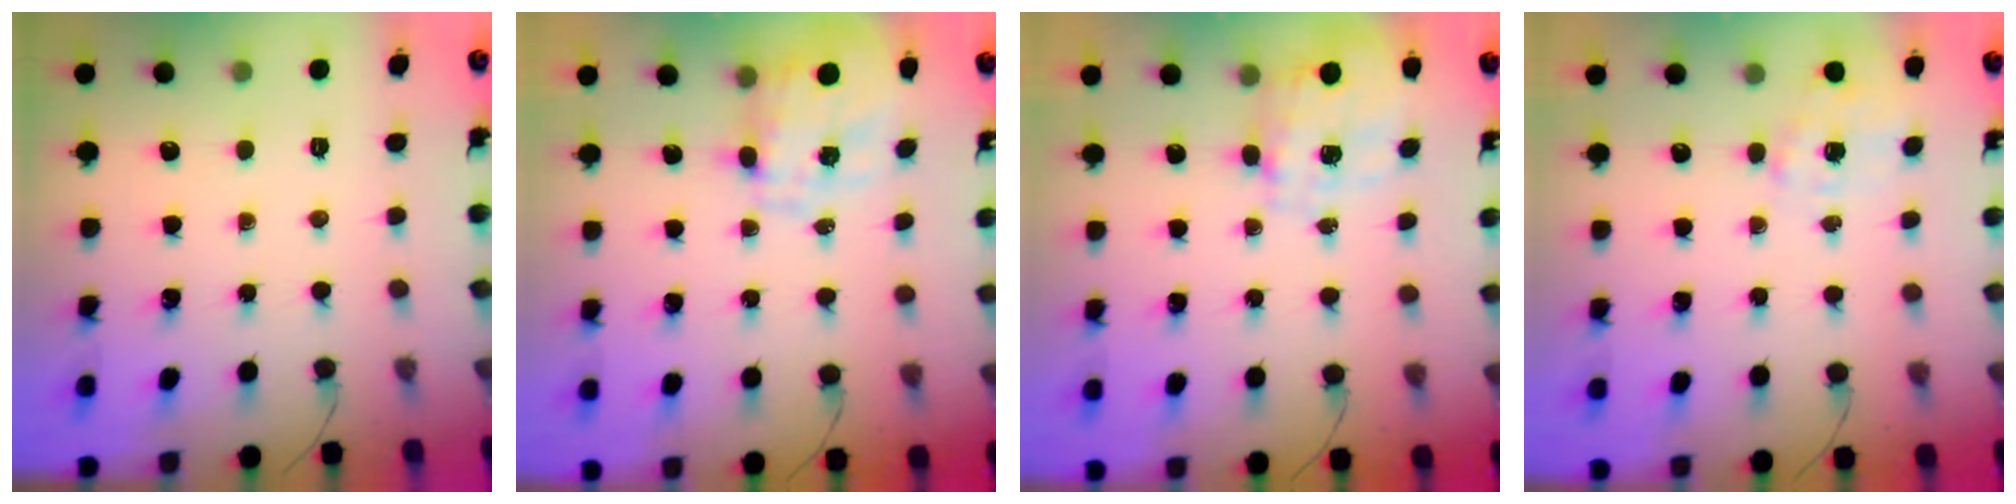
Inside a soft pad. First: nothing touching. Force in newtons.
{"total": 6.1, "press": 6.0, "slide": 1.2}
{"total": 3.5, "press": 3.3, "slide": 1.0}
{"total": 2.2, "press": 2.1, "slide": 0.7}